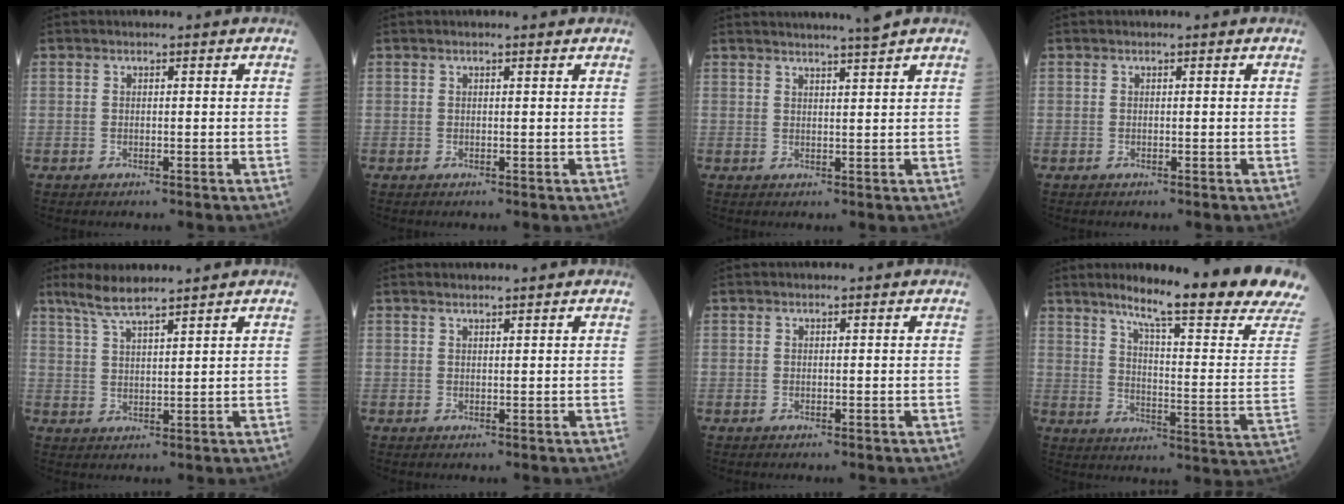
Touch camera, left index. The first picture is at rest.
{"total": 1.0, "force": [0.9, 0.1, 0.5], "torque": [-0.010, 0.006, 0.015]}
{"total": 4.2, "force": [3.7, -1.2, 1.6], "torque": [-0.026, -0.002, 0.055]}
{"total": 0.0}
{"total": 5.6, "force": [4.7, 0.2, 3.1], "torque": [-0.070, 0.012, 0.095]}
{"total": 2.2, "force": [2.1, 0.0, 0.8], "torque": [-0.011, 0.014, 0.033]}
{"total": 0.0}
{"total": 21.7, "force": [17.7, -1.2, 12.6], "torque": [-0.181, -0.067, 0.233]}